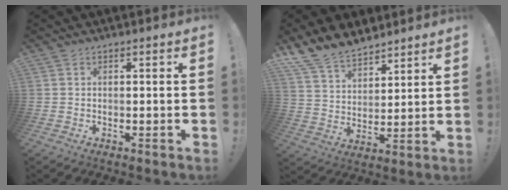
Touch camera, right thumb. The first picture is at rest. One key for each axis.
{"total": 11.6, "fx": 10.0, "fy": 5.0, "fz": 2.8, "tx": -0.068, "ty": -0.073, "tz": 0.196}